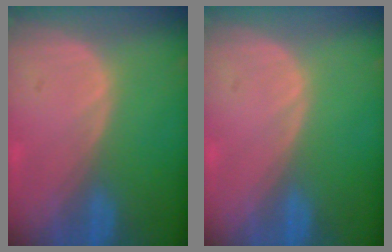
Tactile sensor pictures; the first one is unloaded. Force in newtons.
{"total": 0.0}